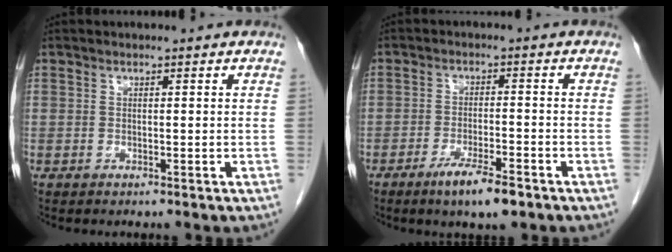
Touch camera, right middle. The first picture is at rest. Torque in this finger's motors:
{"motor_torque": [1.39, -0.75, 0.41, 0.08]}